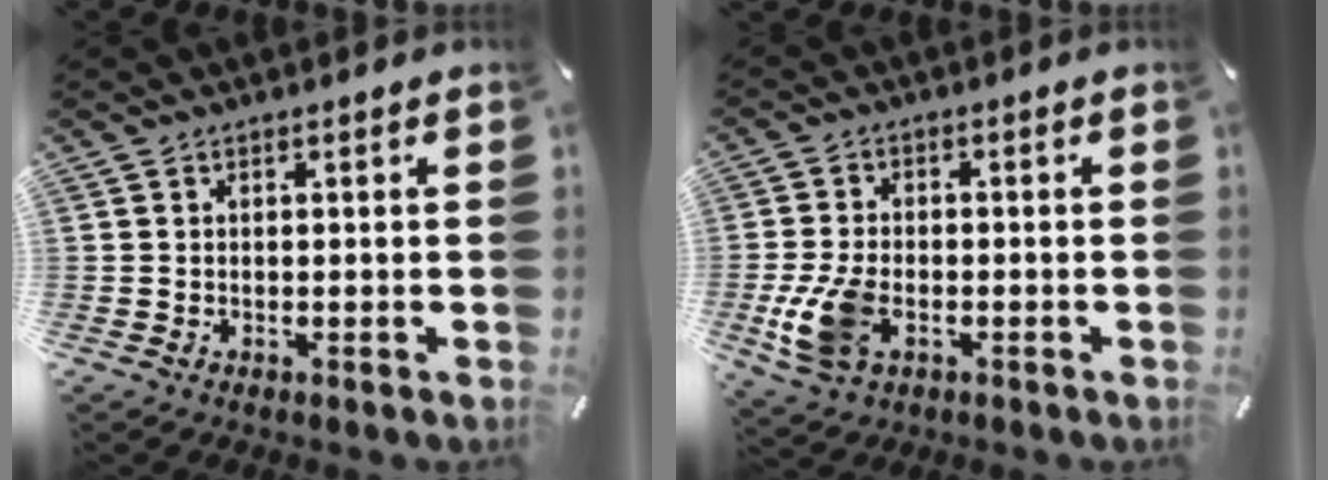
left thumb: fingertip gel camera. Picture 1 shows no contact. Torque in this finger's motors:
{"motor_torque": [0.20, 0.45, 0.31, -0.15, 0.24]}